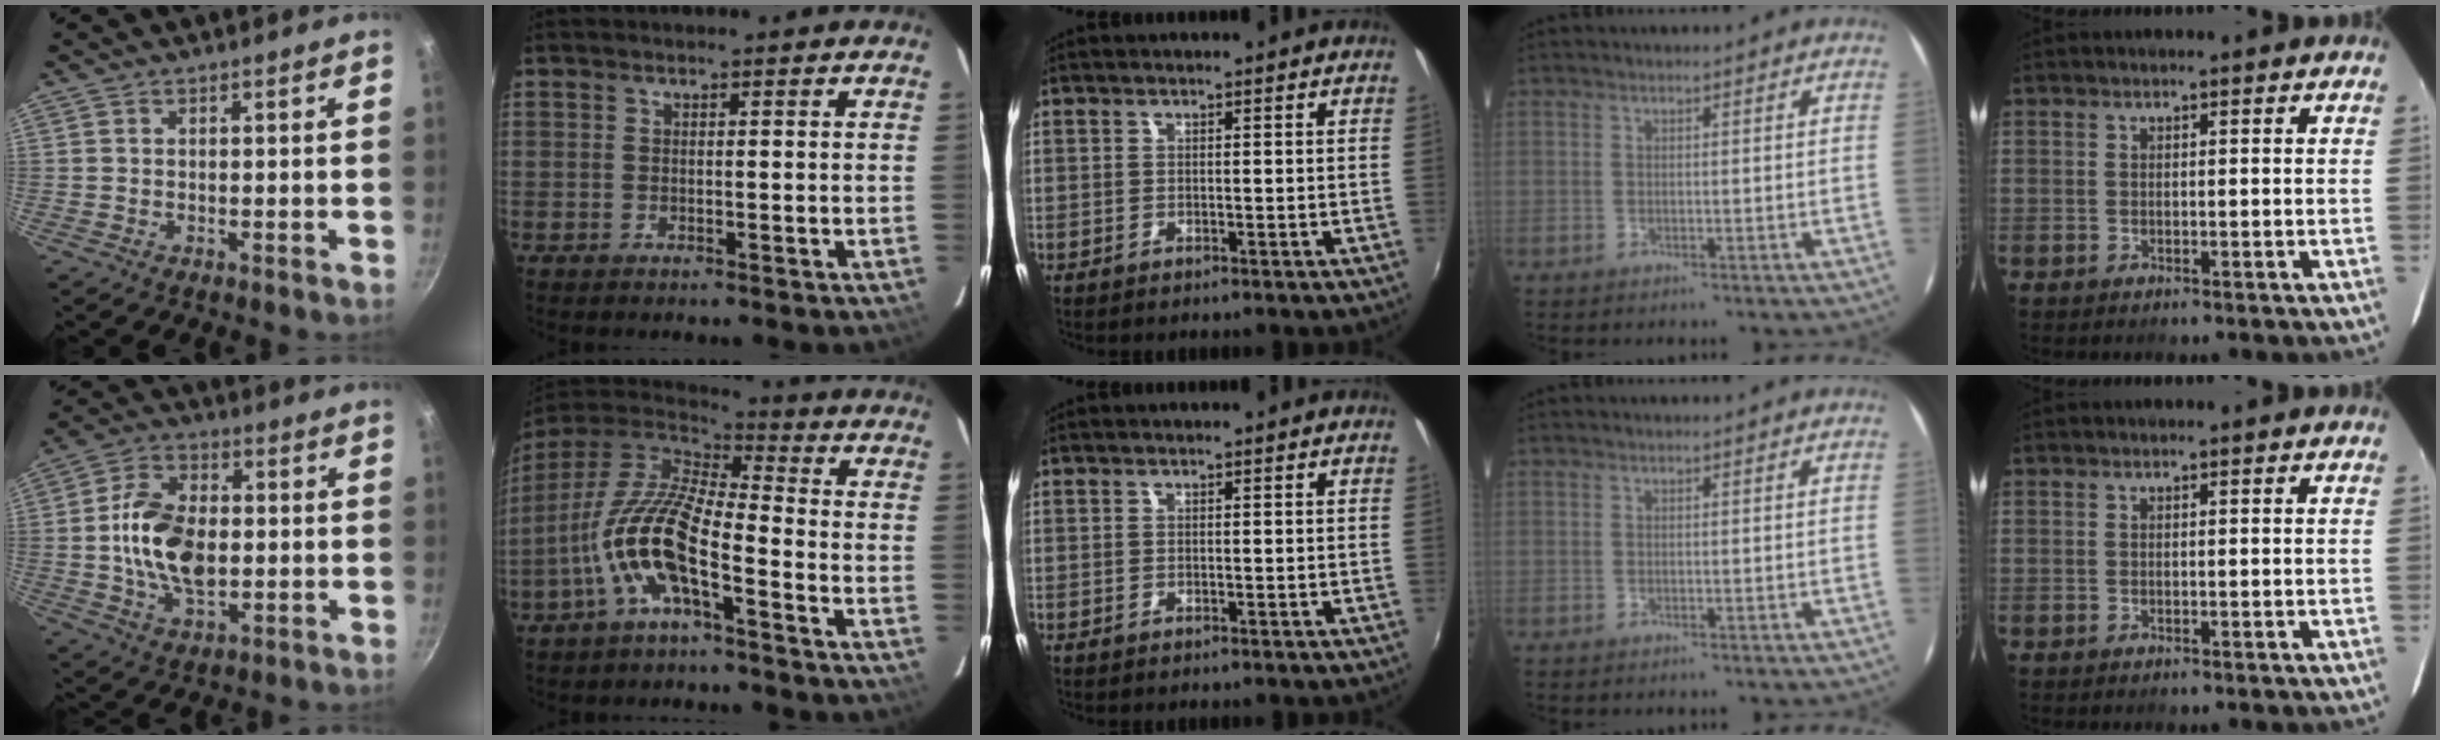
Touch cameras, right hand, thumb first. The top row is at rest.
{"thumb": {"total": 13.9, "force": [-0.4, 8.7, 10.9], "torque": [-0.180, 0.012, -0.013]}, "index": {"total": 14.4, "force": [-6.2, 4.1, 12.3], "torque": [-0.249, -0.006, -0.125]}}